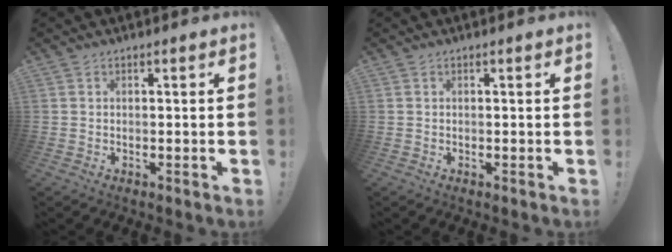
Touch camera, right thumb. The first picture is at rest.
{"total": 0.0}